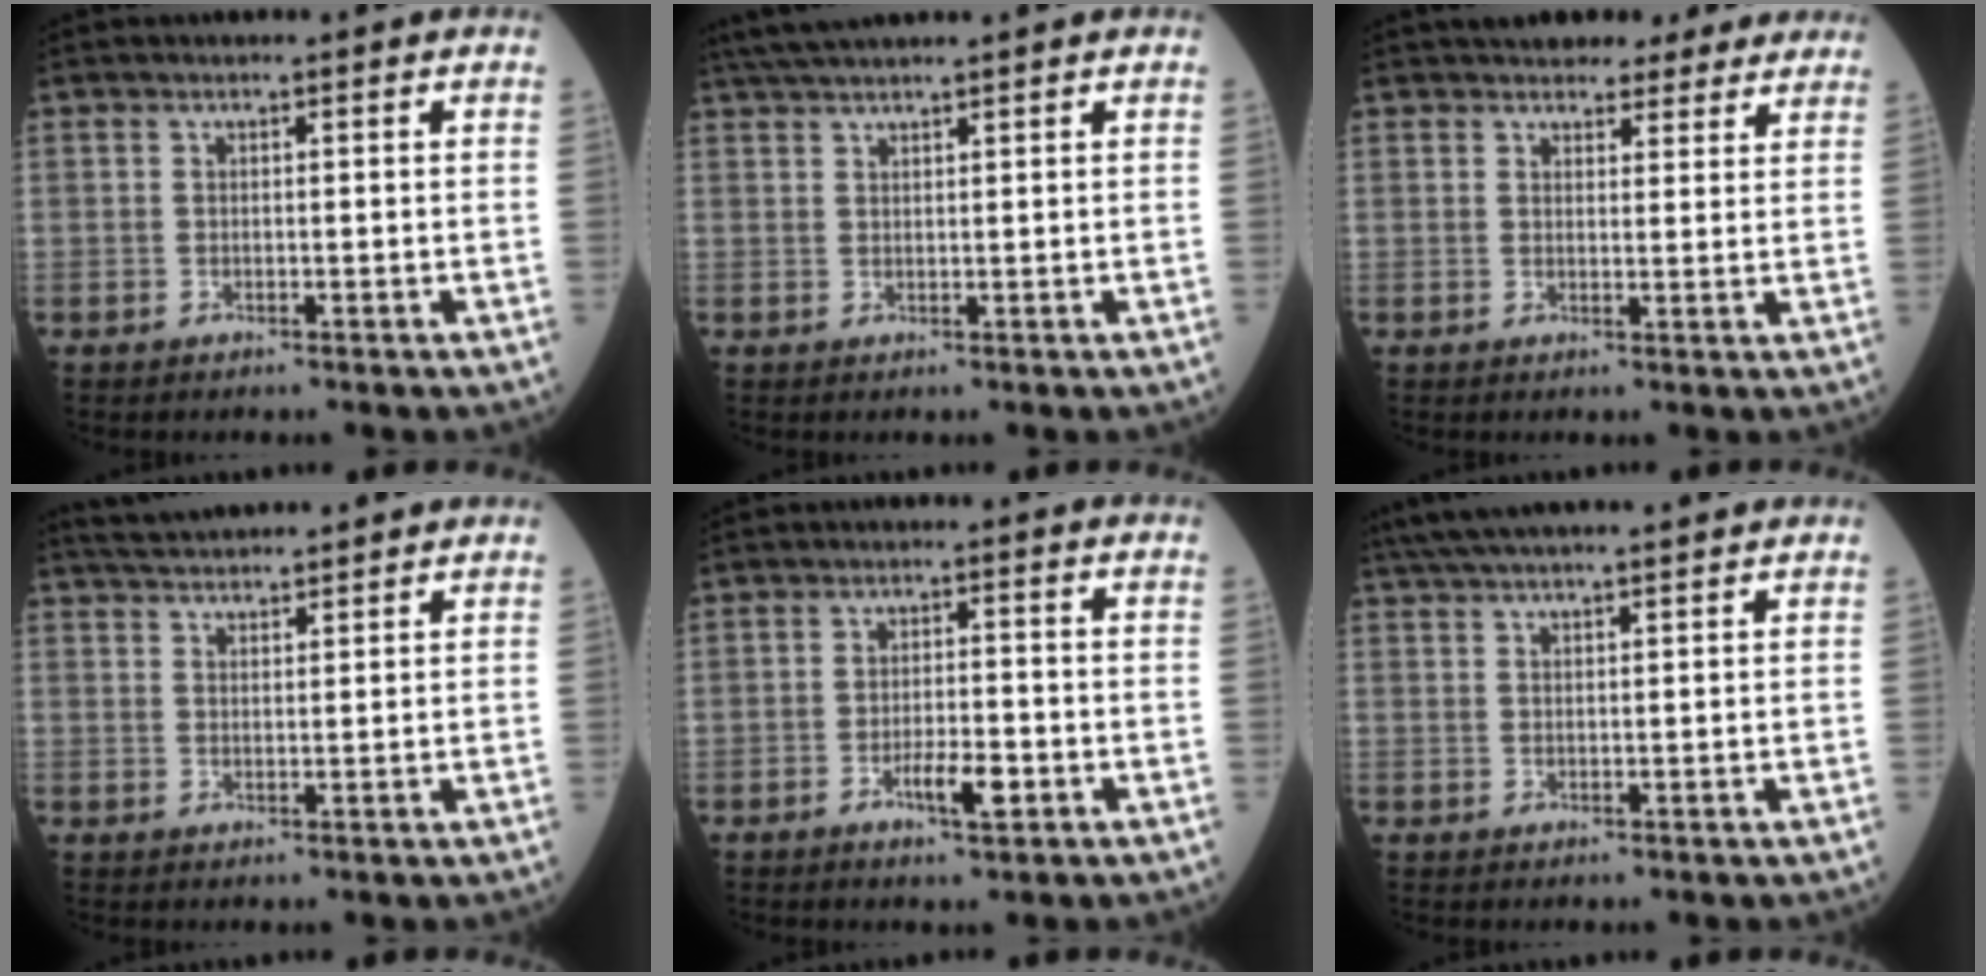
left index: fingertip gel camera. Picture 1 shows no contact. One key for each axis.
{"total": 5.5, "fx": 4.8, "fy": -0.5, "fz": 2.6, "tx": -0.045, "ty": 0.033, "tz": 0.090}
{"total": 10.1, "fx": 9.0, "fy": 3.7, "fz": 3.0, "tx": -0.019, "ty": 0.021, "tz": 0.101}
{"total": 8.6, "fx": 8.2, "fy": 0.7, "fz": 2.7, "tx": -0.050, "ty": 0.037, "tz": 0.127}
{"total": 4.3, "fx": -1.9, "fy": 1.0, "fz": 3.8, "tx": -0.068, "ty": 0.001, "tz": -0.029}
{"total": 12.4, "fx": 11.0, "fy": 0.7, "fz": 5.8, "tx": -0.103, "ty": 0.038, "tz": 0.166}